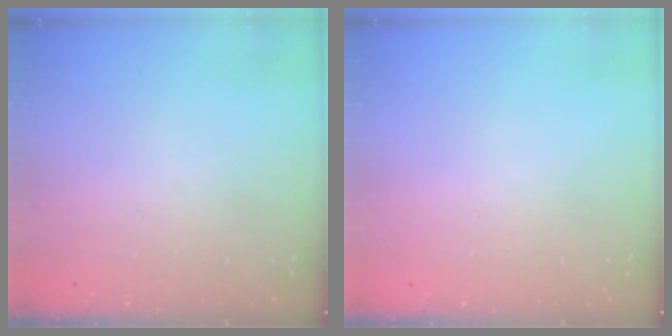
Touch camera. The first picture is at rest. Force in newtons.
{"total": 0.0}